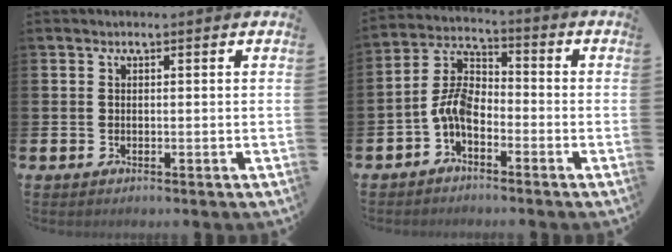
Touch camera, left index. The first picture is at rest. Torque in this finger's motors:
{"motor_torque": [1.36, 0.60, 0.25, 0.06]}